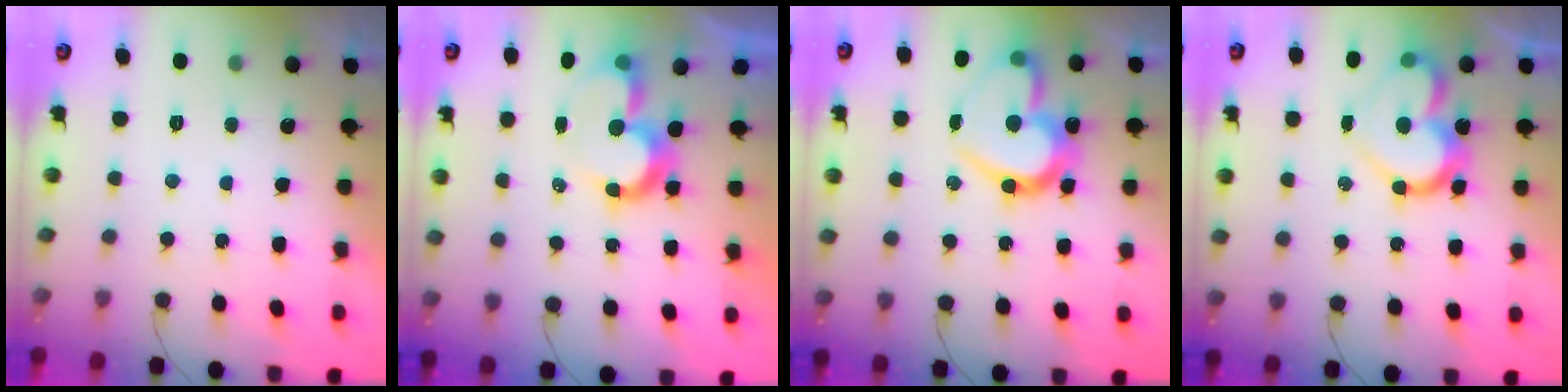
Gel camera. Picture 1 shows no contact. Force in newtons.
{"total": 8.3, "press": 8.2, "slide": 0.8}
{"total": 19.8, "press": 19.7, "slide": 1.7}
{"total": 14.8, "press": 14.7, "slide": 1.3}